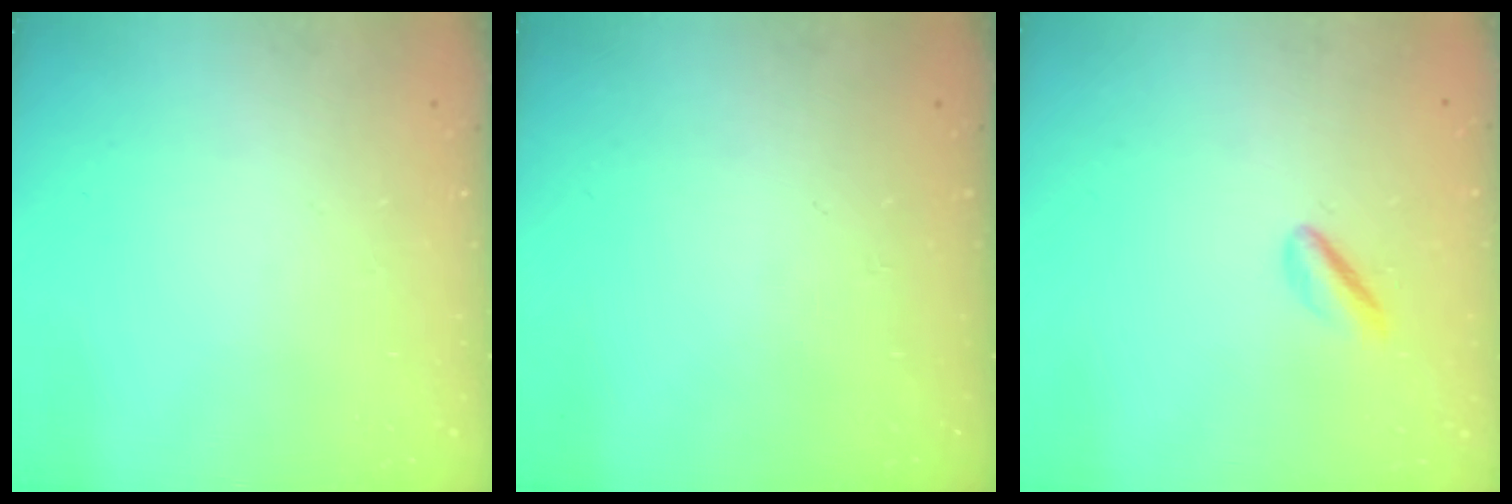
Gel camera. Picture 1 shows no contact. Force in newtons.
{"total": 0.0}
{"total": 2.6, "press": 2.3, "slide": 1.2}